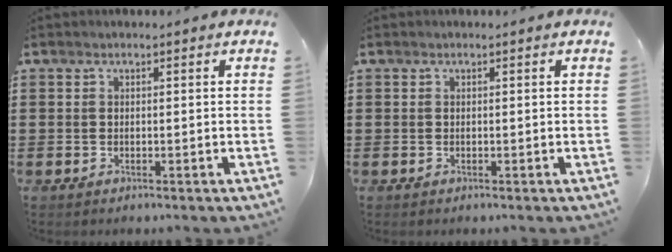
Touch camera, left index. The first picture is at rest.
{"total": 0.0}